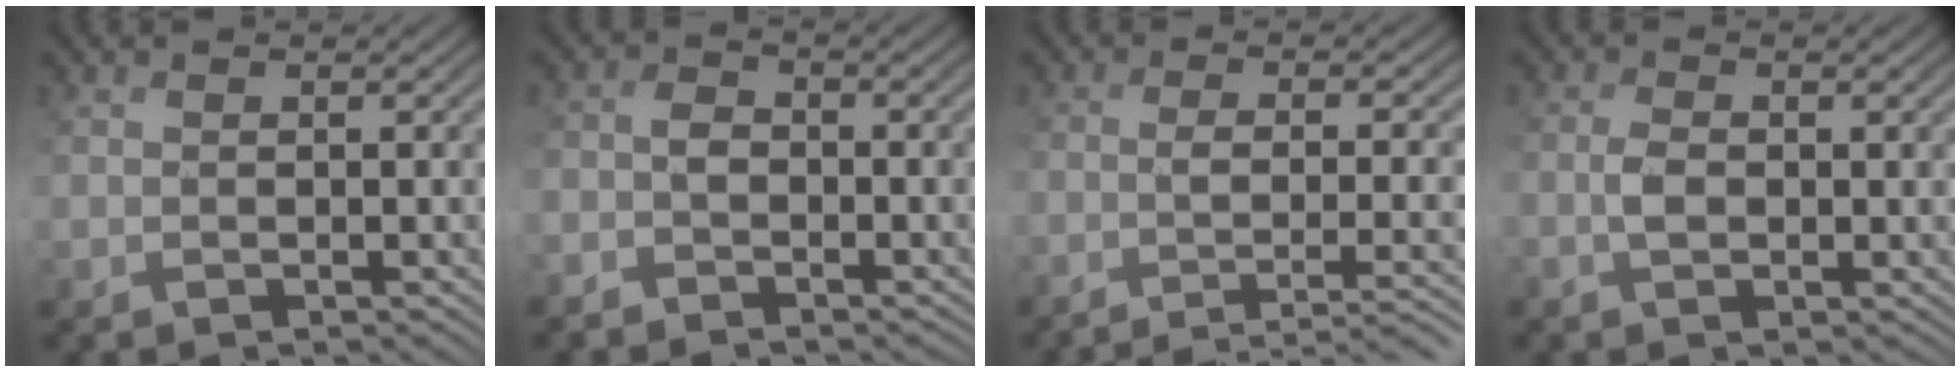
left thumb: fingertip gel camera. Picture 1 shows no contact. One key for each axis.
{"total": 3.3, "fx": -2.4, "fy": 1.9, "fz": 1.2, "tx": -0.027, "ty": -0.001, "tz": -0.058}
{"total": 6.8, "fx": -3.8, "fy": 1.7, "fz": 5.4, "tx": -0.080, "ty": -0.005, "tz": -0.052}
{"total": 2.6, "fx": -0.4, "fy": 1.4, "fz": 2.1, "tx": -0.043, "ty": 0.002, "tz": -0.011}